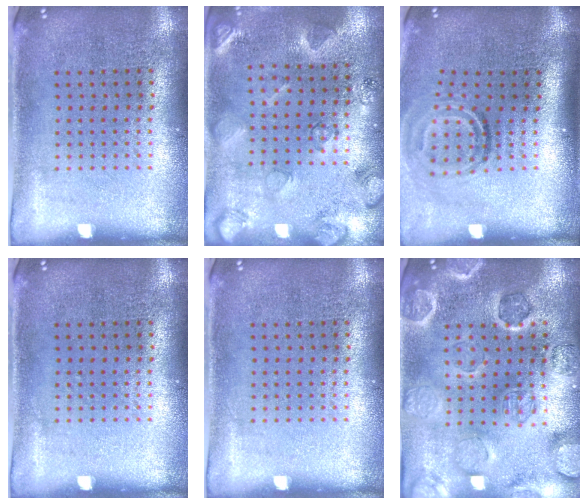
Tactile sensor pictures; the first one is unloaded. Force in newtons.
{"total": 2.1, "press": 2.1, "slide": 0.5}
{"total": 1.9, "press": 1.2, "slide": 1.5}
{"total": 0.0}
{"total": 0.0}
{"total": 2.6, "press": 2.6, "slide": 0.2}